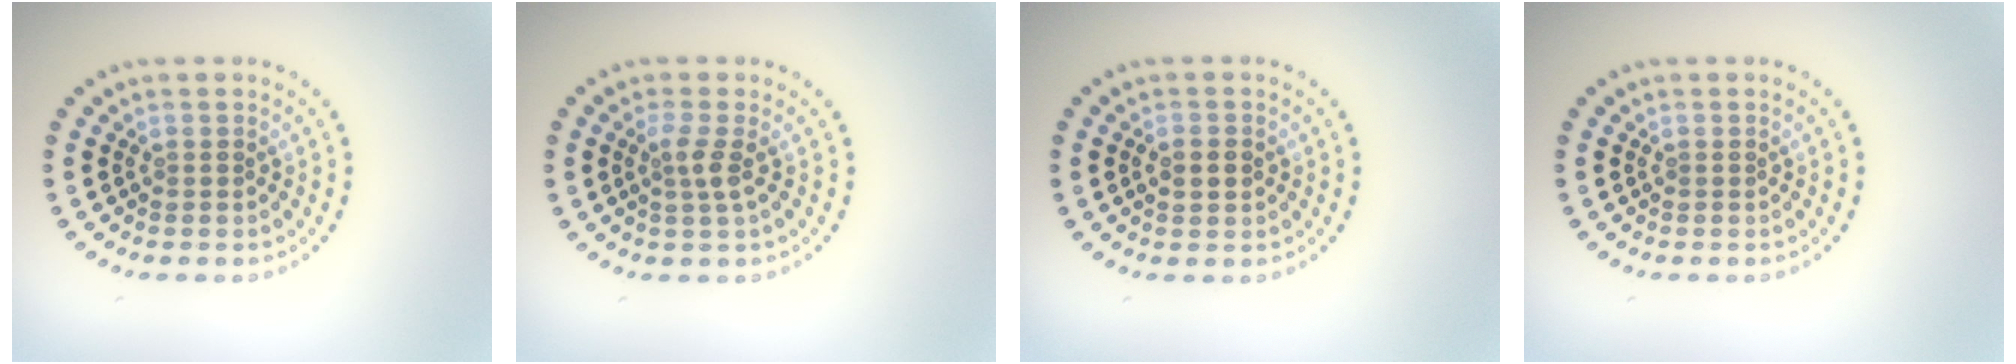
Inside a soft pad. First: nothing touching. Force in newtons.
{"total": 1.8, "press": 1.3, "slide": 1.3}
{"total": 2.2, "press": 2.2, "slide": 0.1}
{"total": 0.0}